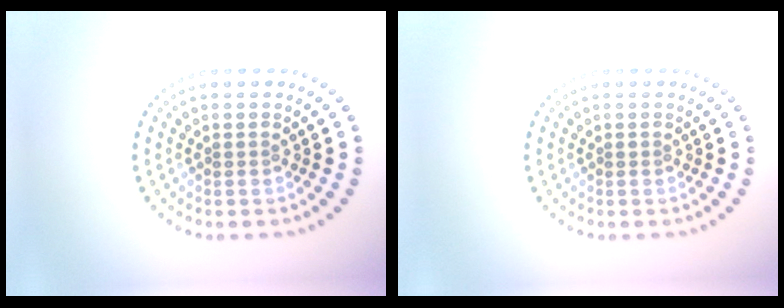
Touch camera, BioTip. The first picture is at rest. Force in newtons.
{"total": 0.0}